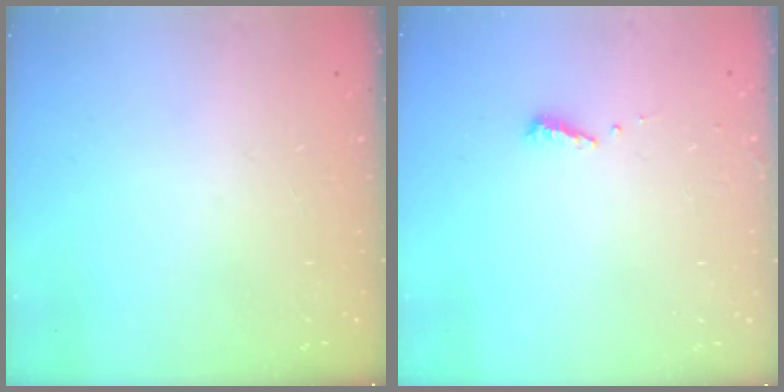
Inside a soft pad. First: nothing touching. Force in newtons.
{"total": 5.3, "press": 5.3, "slide": 0.5}